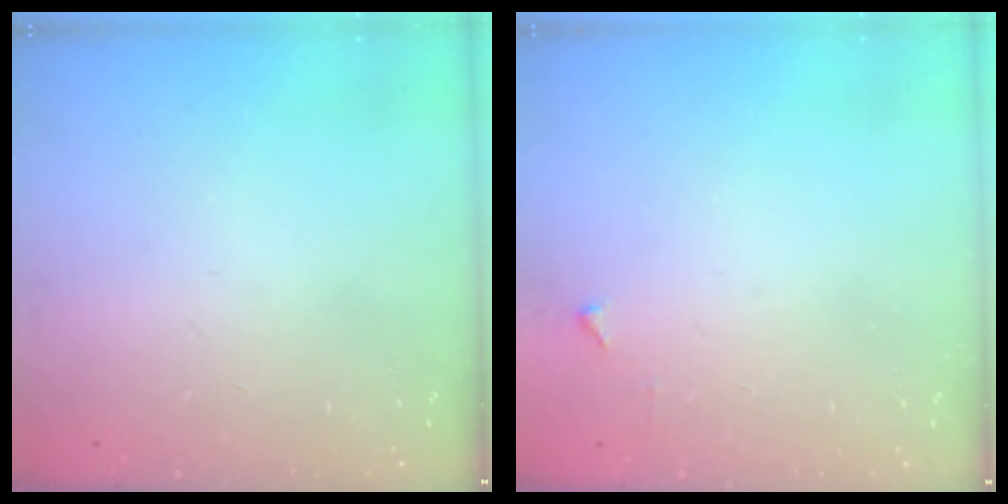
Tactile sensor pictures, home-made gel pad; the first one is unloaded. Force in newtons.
{"total": 3.2, "press": 3.2, "slide": 0.4}